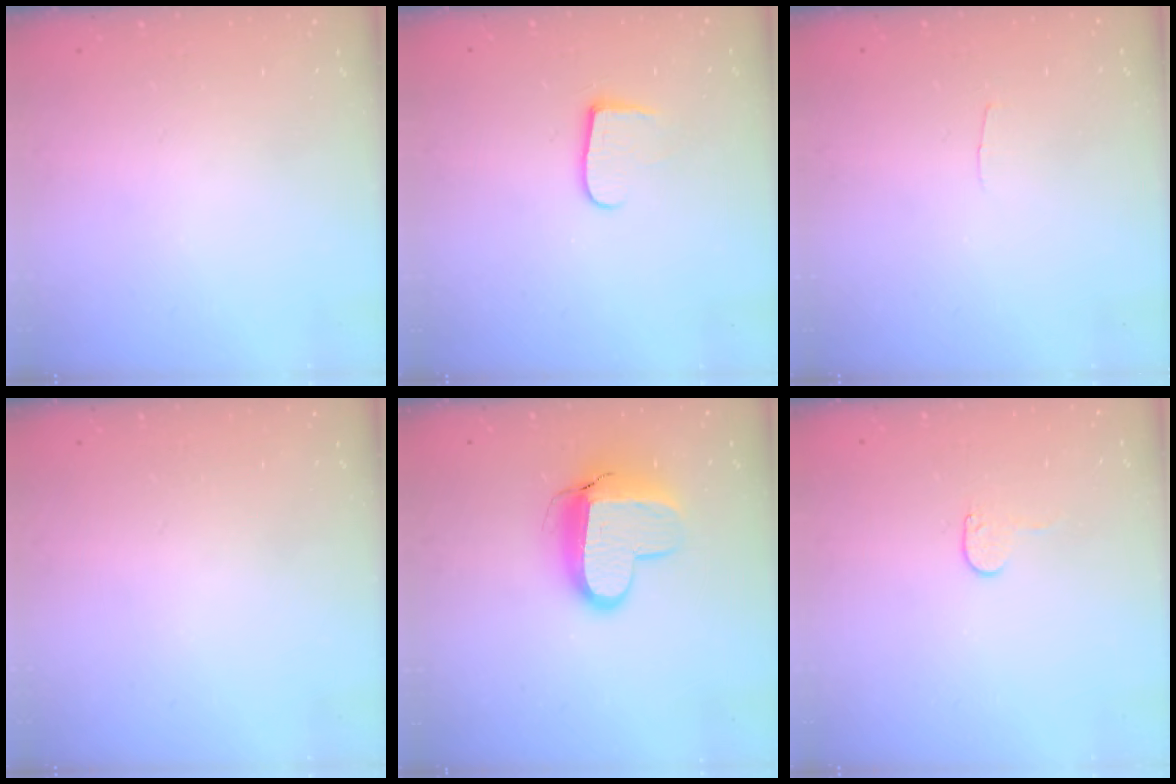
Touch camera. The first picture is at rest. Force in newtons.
{"total": 6.9, "press": 6.9, "slide": 0.7}
{"total": 2.0, "press": 2.0, "slide": 0.2}
{"total": 0.0}
{"total": 11.8, "press": 11.8, "slide": 1.2}
{"total": 4.5, "press": 4.5, "slide": 0.5}